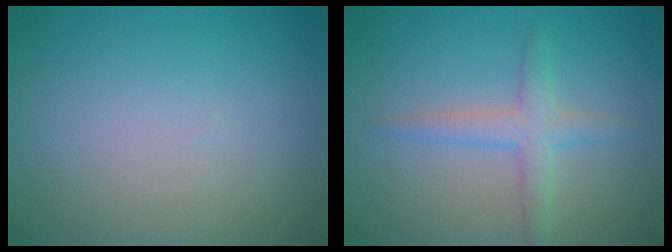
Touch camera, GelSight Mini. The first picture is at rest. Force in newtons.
{"total": 2.7, "press": 2.7, "slide": 0.1}